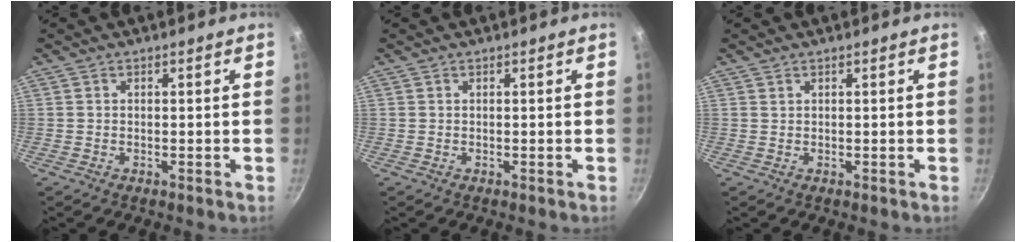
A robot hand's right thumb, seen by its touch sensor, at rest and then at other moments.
{"total": 0.0}
{"total": 0.0}